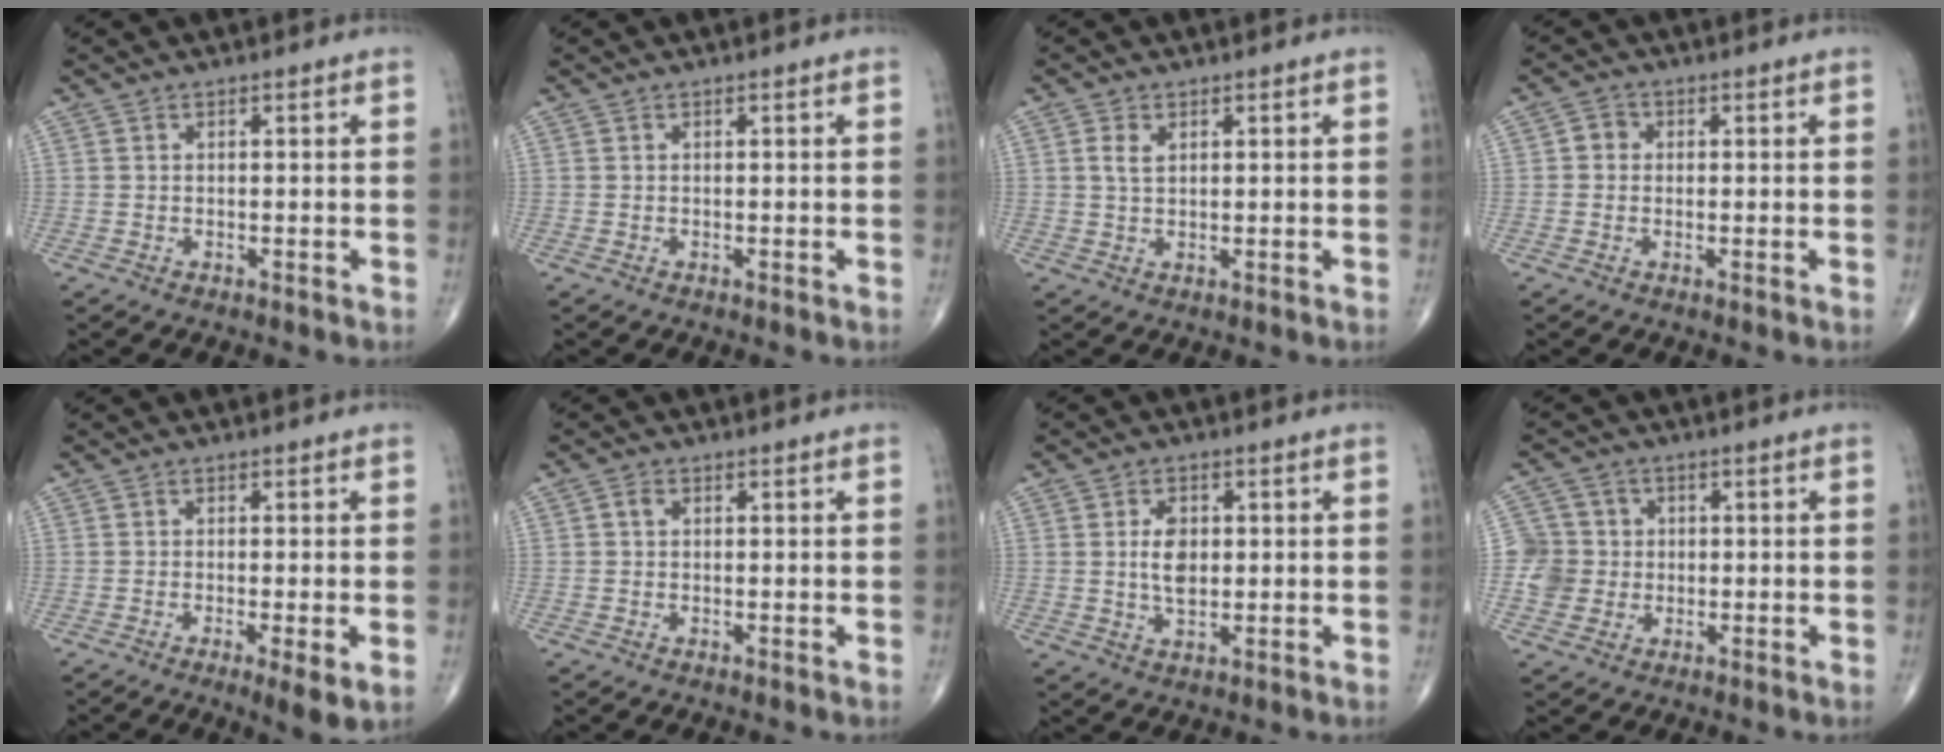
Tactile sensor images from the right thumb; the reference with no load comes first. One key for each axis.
{"total": 0.0}
{"total": 2.4, "fx": 0.9, "fy": 1.5, "fz": 1.7, "tx": -0.033, "ty": 0.001, "tz": 0.018}
{"total": 2.3, "fx": 0.1, "fy": 2.1, "fz": 0.9, "tx": -0.002, "ty": 0.006, "tz": -0.005}
{"total": 4.7, "fx": -1.4, "fy": 0.8, "fz": 4.4, "tx": -0.076, "ty": -0.015, "tz": -0.025}
{"total": 1.3, "fx": 0.2, "fy": 1.0, "fz": 0.8, "tx": -0.012, "ty": 0.005, "tz": 0.001}
{"total": 5.3, "fx": 0.6, "fy": 3.3, "fz": 4.1, "tx": -0.065, "ty": -0.007, "tz": 0.011}
{"total": 6.5, "fx": -0.3, "fy": 6.4, "fz": 1.1, "tx": 0.006, "ty": 0.010, "tz": -0.009}